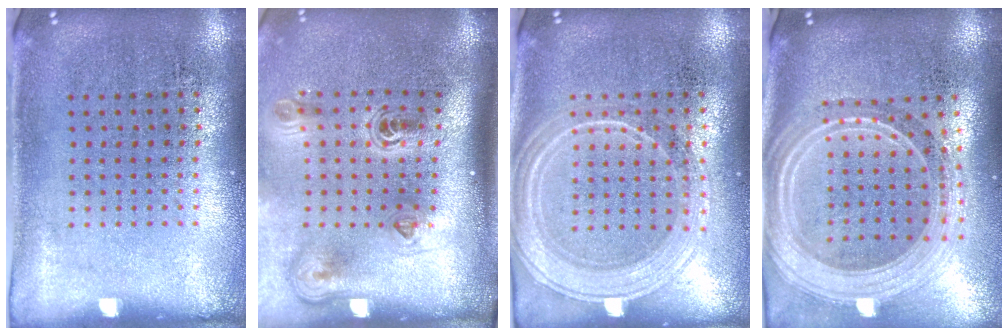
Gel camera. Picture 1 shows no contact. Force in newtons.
{"total": 2.3, "press": 1.5, "slide": 1.7}
{"total": 1.8, "press": 1.8, "slide": 0.3}
{"total": 2.7, "press": 2.3, "slide": 1.4}